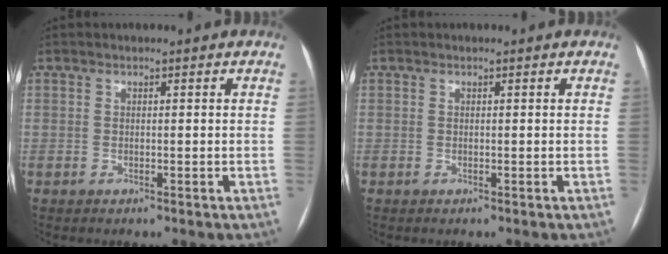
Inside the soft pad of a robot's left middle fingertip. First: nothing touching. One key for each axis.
{"total": 0.0}